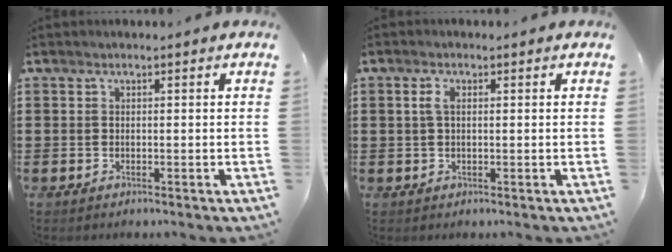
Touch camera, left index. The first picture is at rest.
{"total": 2.1, "force": [0.4, 0.9, 1.8], "torque": [-0.046, 0.004, 0.003]}